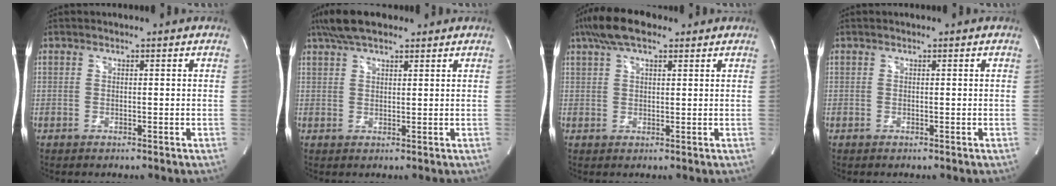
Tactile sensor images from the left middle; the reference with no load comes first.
{"total": 7.2, "force": [5.5, 2.2, 4.0], "torque": [-0.080, 0.028, 0.100]}
{"total": 7.4, "force": [5.0, 2.5, 4.9], "torque": [-0.100, 0.027, 0.088]}
{"total": 0.0}